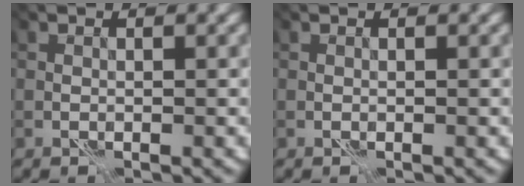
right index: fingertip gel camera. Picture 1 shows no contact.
{"total": 0.0}